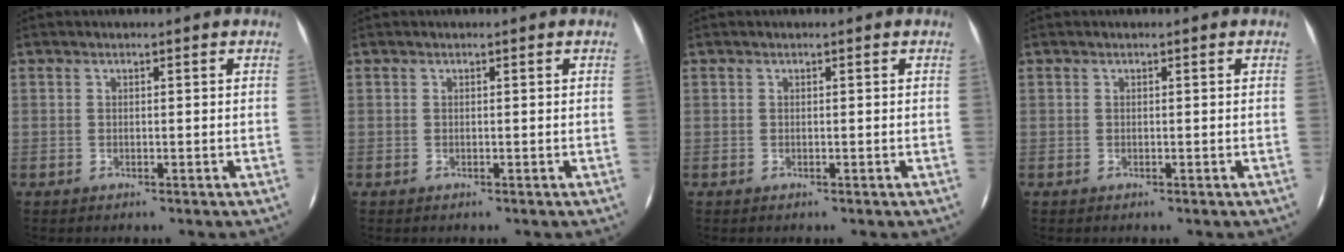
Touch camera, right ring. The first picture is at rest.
{"total": 0.0}
{"total": 0.0}
{"total": 0.0}